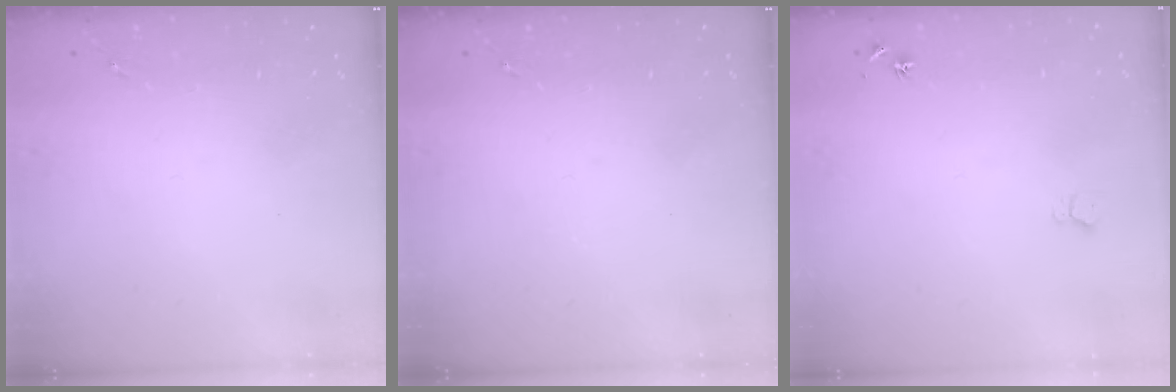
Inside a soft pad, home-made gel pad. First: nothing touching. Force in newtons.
{"total": 0.0}
{"total": 3.9, "press": 3.9, "slide": 0.4}